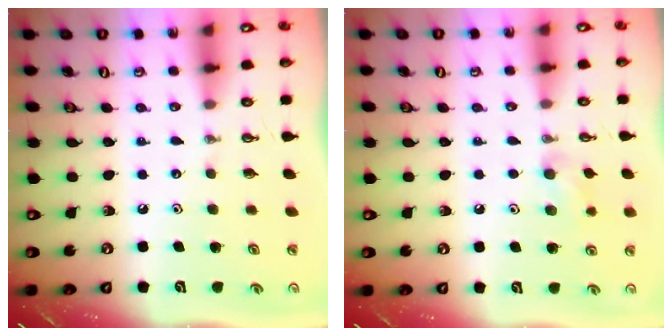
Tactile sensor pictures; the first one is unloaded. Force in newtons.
{"total": 8.0, "press": 7.8, "slide": 1.7}